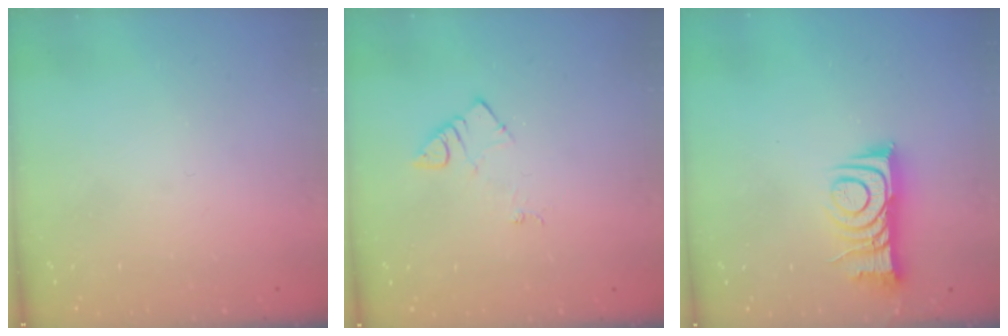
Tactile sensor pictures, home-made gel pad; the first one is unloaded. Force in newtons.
{"total": 4.2, "press": 4.1, "slide": 0.8}
{"total": 12.3, "press": 12.2, "slide": 1.1}